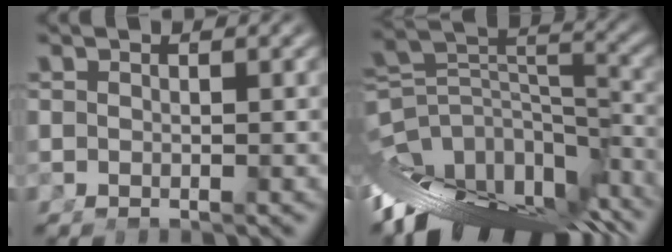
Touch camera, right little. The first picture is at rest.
{"total": 18.6, "force": [-7.9, 11.6, 12.2], "torque": [-0.193, -0.060, -0.103]}